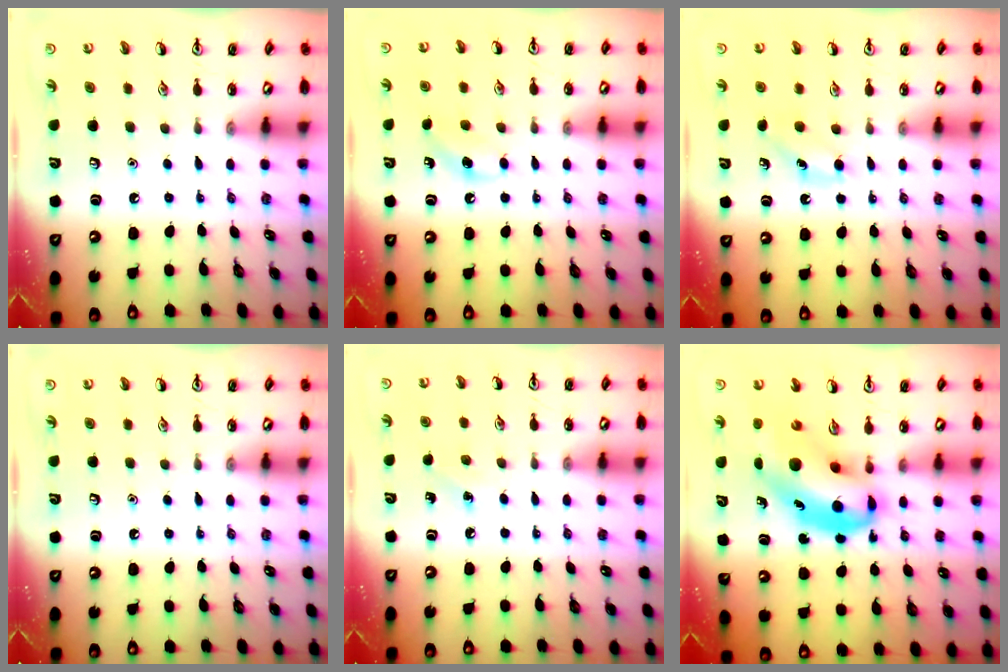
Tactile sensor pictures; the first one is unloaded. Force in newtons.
{"total": 7.0, "press": 6.7, "slide": 2.1}
{"total": 3.9, "press": 3.7, "slide": 1.3}
{"total": 0.0}
{"total": 5.2, "press": 4.9, "slide": 1.7}
{"total": 10.6, "press": 10.2, "slide": 2.9}